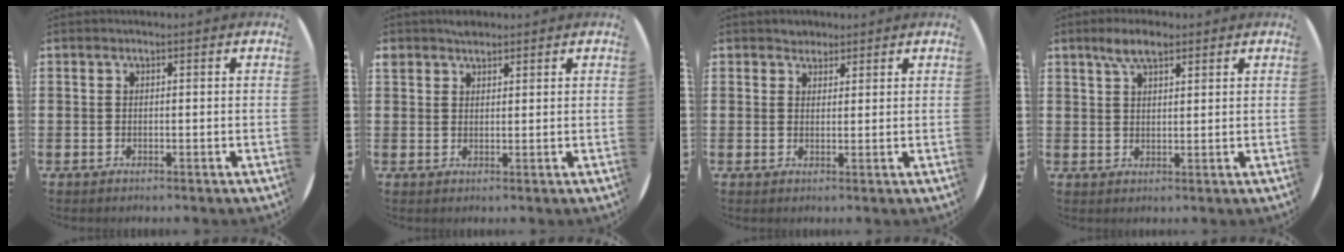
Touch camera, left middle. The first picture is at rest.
{"total": 2.0, "force": [1.8, 0.9, 0.0], "torque": [0.006, 0.001, 0.034]}
{"total": 1.8, "force": [1.7, 0.7, -0.1], "torque": [0.007, 0.001, 0.031]}
{"total": 4.5, "force": [3.1, 1.7, 2.7], "torque": [-0.049, 0.005, 0.054]}